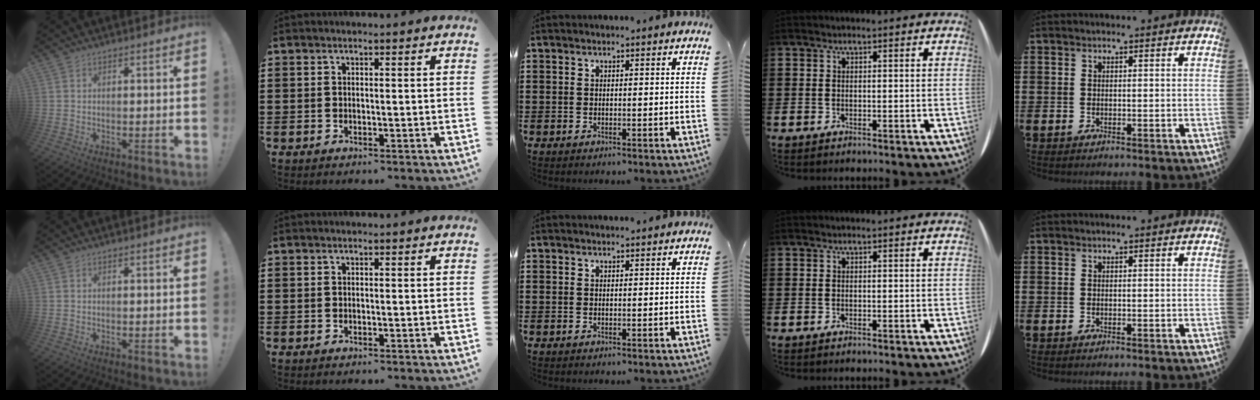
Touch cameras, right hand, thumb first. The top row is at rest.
{}